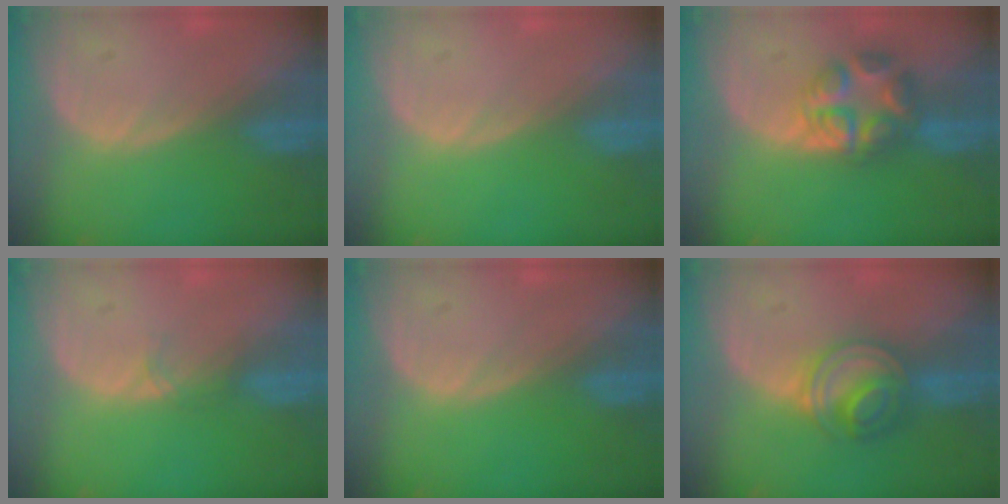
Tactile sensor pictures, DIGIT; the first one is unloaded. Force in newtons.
{"total": 0.0}
{"total": 6.3, "press": 6.3, "slide": 0.1}
{"total": 0.9, "press": 0.8, "slide": 0.2}
{"total": 0.0}
{"total": 6.0, "press": 6.0, "slide": 0.5}